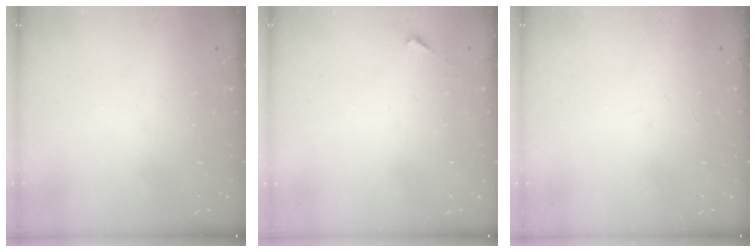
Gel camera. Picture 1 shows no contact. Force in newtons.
{"total": 3.4, "press": 3.4, "slide": 0.4}
{"total": 1.5, "press": 1.5, "slide": 0.1}